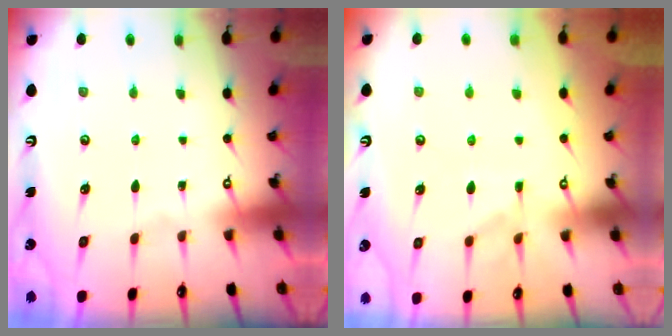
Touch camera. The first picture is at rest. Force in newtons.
{"total": 1.4, "press": 0.6, "slide": 1.2}